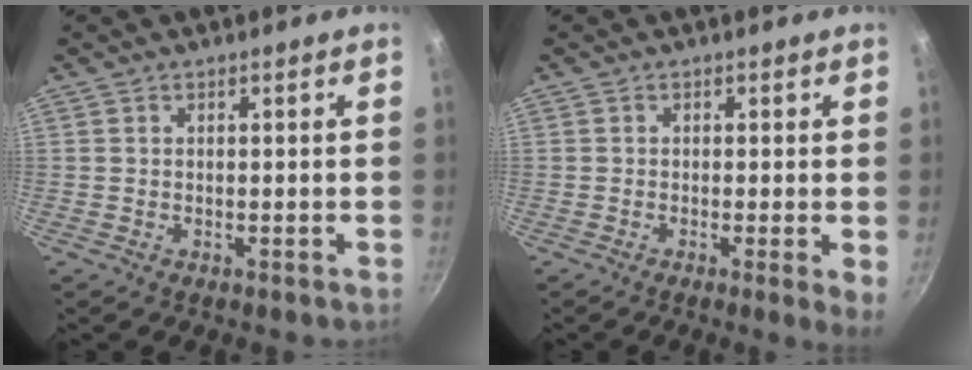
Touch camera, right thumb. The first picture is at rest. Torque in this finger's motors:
{"motor_torque": [-0.60, 0.50, -0.10, -0.25, 0.01]}